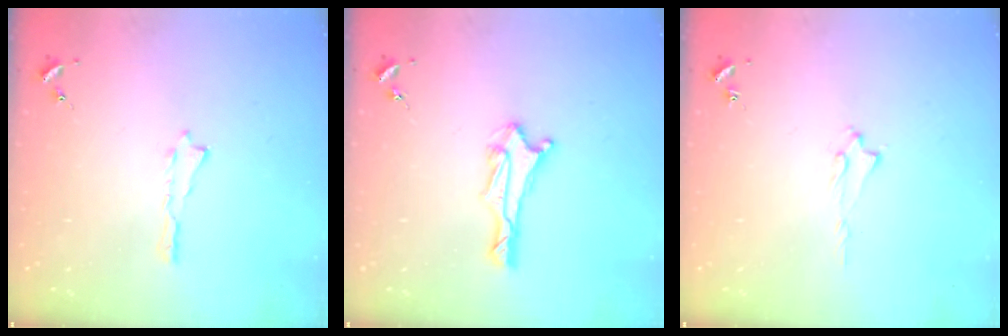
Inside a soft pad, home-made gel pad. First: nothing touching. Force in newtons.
{"total": 2.9, "press": 2.8, "slide": 0.7}
{"total": 1.6, "press": 1.6, "slide": 0.2}